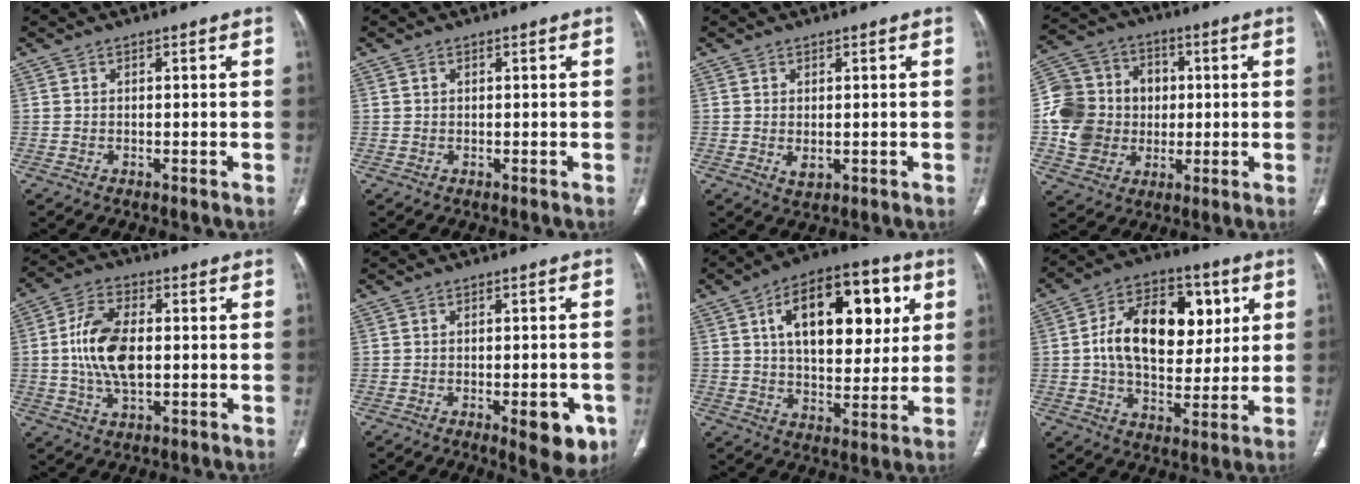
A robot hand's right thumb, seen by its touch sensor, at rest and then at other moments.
{"total": 0.5, "force": [0.2, 0.4, 0.3], "torque": [-0.006, 0.002, 0.005]}
{"total": 2.3, "force": [-0.2, 1.3, 1.9], "torque": [-0.032, -0.006, 0.005]}
{"total": 16.2, "force": [-0.4, 14.2, 7.9], "torque": [-0.131, 0.027, -0.004]}
{"total": 12.4, "force": [0.1, 6.8, 10.4], "torque": [-0.201, 0.009, 0.002]}
{"total": 7.9, "force": [-3.2, 3.1, 6.6], "torque": [-0.062, 0.002, -0.032]}
{"total": 21.7, "force": [6.5, 11.6, 17.1], "torque": [-0.217, -0.001, 0.094]}
{"total": 19.7, "force": [3.9, 12.3, 15.0], "torque": [-0.207, 0.006, 0.062]}